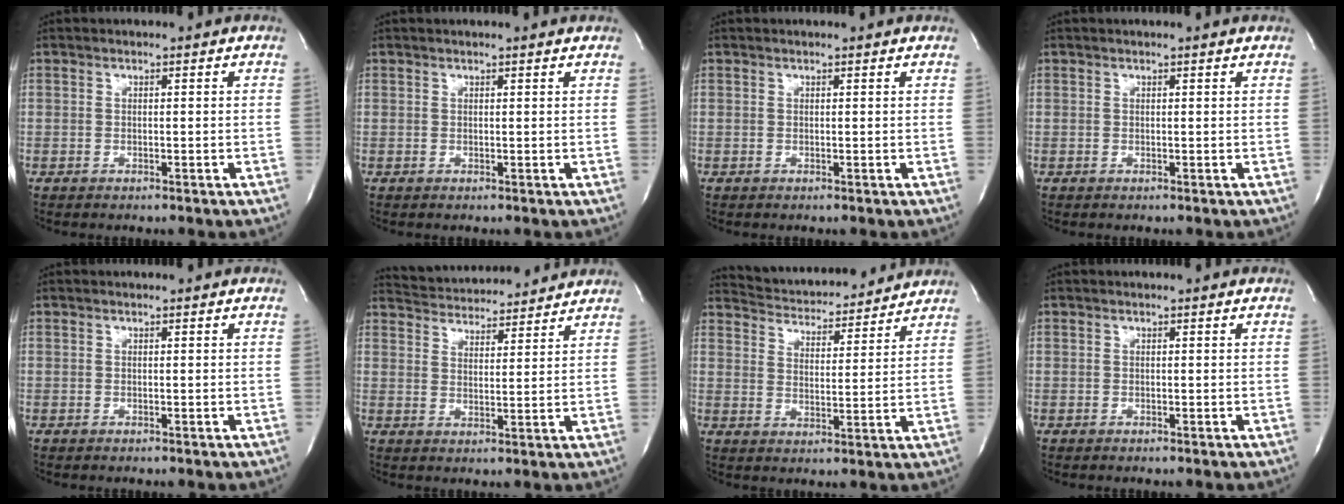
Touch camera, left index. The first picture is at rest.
{"total": 2.4, "force": [2.3, -0.2, 0.8], "torque": [-0.016, 0.010, 0.025]}
{"total": 1.7, "force": [1.6, 0.0, 0.5], "torque": [-0.012, 0.008, 0.017]}
{"total": 1.4, "force": [1.3, -0.2, 0.5], "torque": [-0.014, 0.006, 0.016]}
{"total": 0.0}
{"total": 13.4, "force": [12.9, 2.1, 3.1], "torque": [-0.054, 0.022, 0.187]}
{"total": 14.4, "force": [13.9, 2.2, 3.2], "torque": [-0.052, 0.009, 0.200]}
{"total": 0.0}